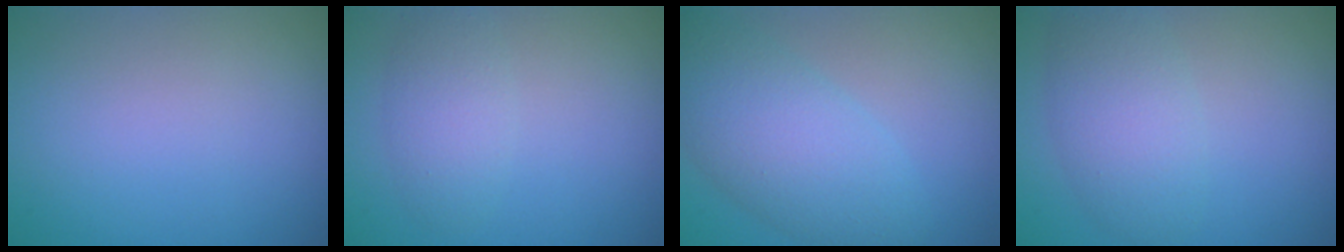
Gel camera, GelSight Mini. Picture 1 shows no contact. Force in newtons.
{"total": 2.5, "press": 2.5, "slide": 0.2}
{"total": 6.1, "press": 6.1, "slide": 0.2}
{"total": 4.0, "press": 4.0, "slide": 0.2}